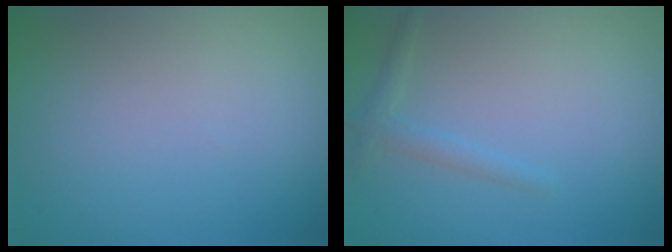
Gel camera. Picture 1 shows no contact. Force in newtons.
{"total": 1.3, "press": 1.3, "slide": 0.1}